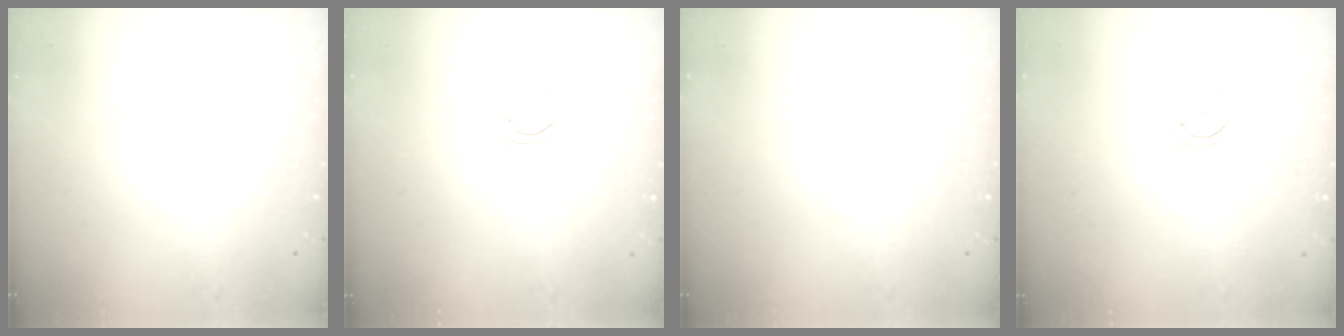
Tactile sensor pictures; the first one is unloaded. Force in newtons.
{"total": 2.5, "press": 2.5, "slide": 0.3}
{"total": 0.0}
{"total": 2.4, "press": 2.4, "slide": 0.2}